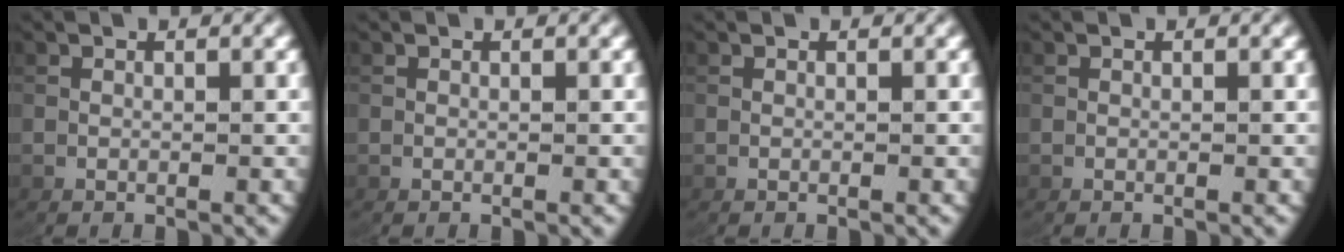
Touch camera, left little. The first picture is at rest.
{"total": 0.0}
{"total": 0.0}
{"total": 0.0}